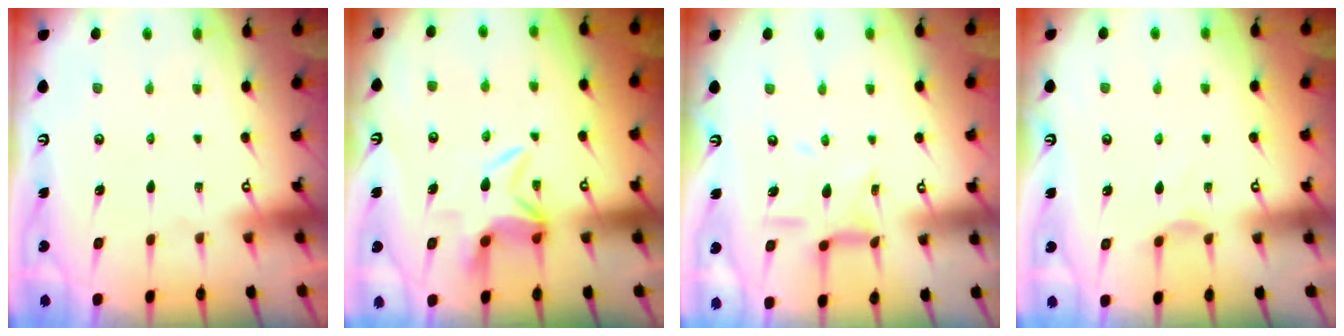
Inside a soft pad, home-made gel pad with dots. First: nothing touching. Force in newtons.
{"total": 8.8, "press": 8.7, "slide": 1.2}
{"total": 10.6, "press": 10.6, "slide": 0.7}
{"total": 3.0, "press": 2.9, "slide": 0.5}